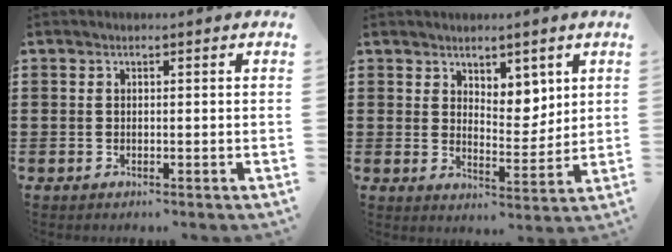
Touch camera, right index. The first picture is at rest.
{"total": 4.7, "force": [3.6, 2.7, 1.3], "torque": [-0.030, -0.006, 0.065]}